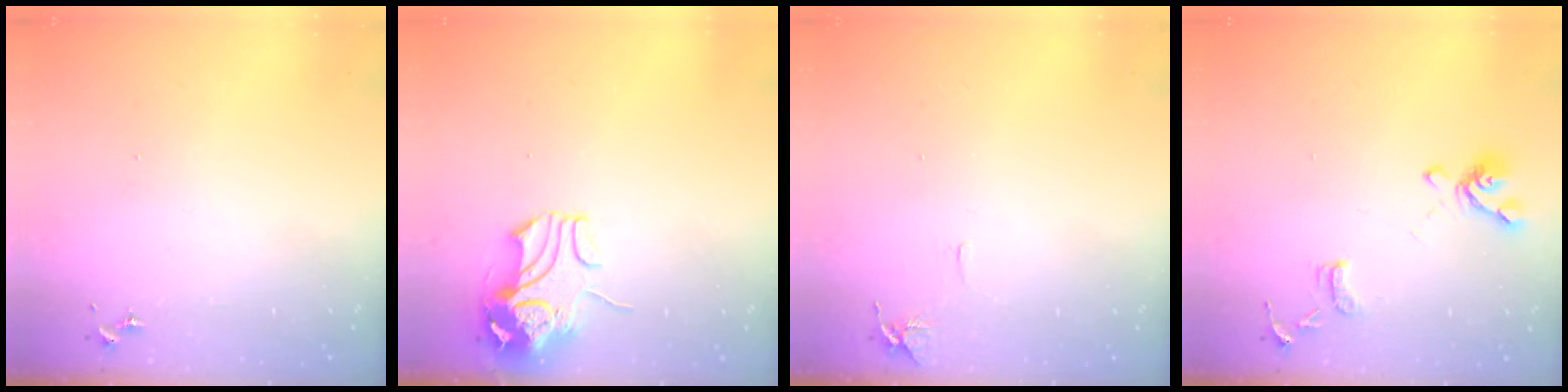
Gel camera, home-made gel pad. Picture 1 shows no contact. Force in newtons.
{"total": 9.7, "press": 9.6, "slide": 1.7}
{"total": 6.5, "press": 6.4, "slide": 0.7}
{"total": 13.1, "press": 13.0, "slide": 1.4}